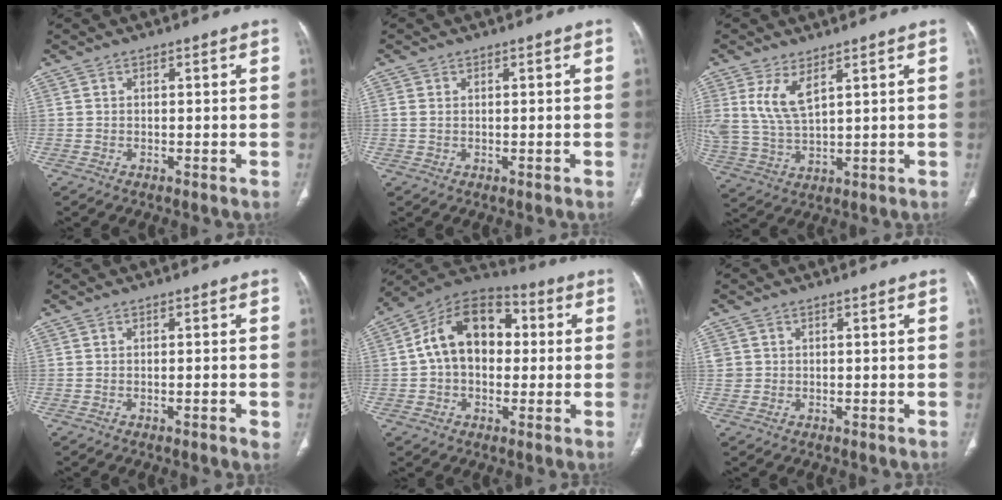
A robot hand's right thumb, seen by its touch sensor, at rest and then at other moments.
{"total": 1.0, "force": [0.1, 0.7, 0.7], "torque": [-0.014, 0.001, 0.005]}
{"total": 8.1, "force": [3.9, 3.4, 6.2], "torque": [-0.135, -0.018, 0.089]}
{"total": 2.1, "force": [-0.6, 0.3, 2.0], "torque": [-0.027, -0.003, -0.008]}
{"total": 15.8, "force": [1.6, 10.8, 11.4], "torque": [-0.157, 0.036, 0.014]}
{"total": 1.9, "force": [0.3, 1.8, 0.3], "torque": [0.006, 0.005, 0.009]}